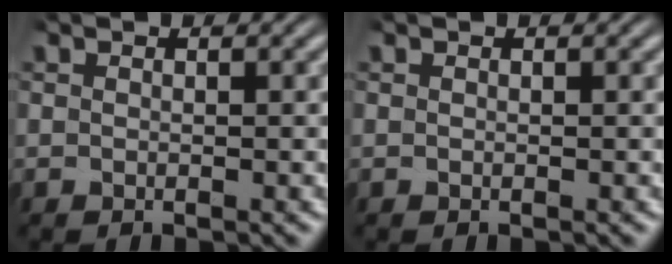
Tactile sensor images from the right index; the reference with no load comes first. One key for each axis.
{"total": 0.0}